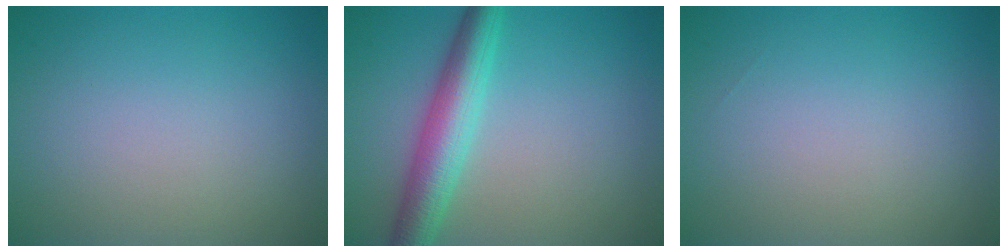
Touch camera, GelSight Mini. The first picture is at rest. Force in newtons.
{"total": 5.2, "press": 5.2, "slide": 0.0}
{"total": 0.0}